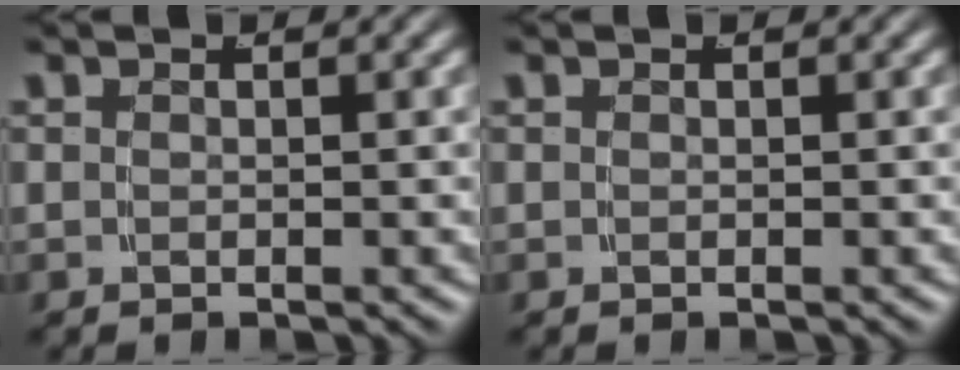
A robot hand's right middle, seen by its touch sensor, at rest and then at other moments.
{"total": 0.0}